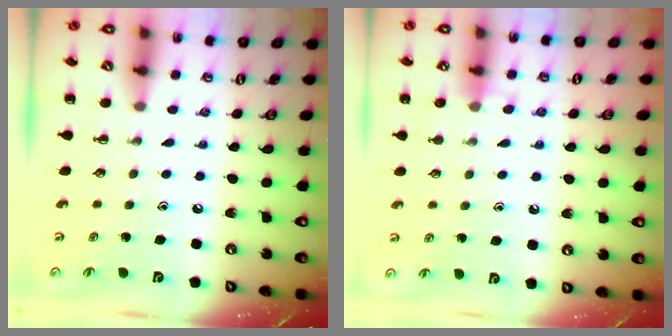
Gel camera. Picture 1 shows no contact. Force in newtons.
{"total": 7.5, "press": 7.1, "slide": 2.2}